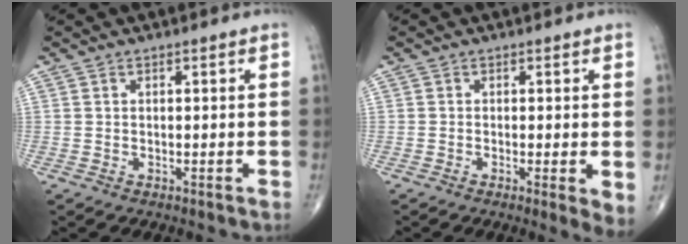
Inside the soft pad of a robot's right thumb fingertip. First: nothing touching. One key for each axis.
{"total": 3.5, "fx": -0.4, "fy": 0.7, "fz": 3.4, "tx": -0.055, "ty": -0.014, "tz": -0.012}